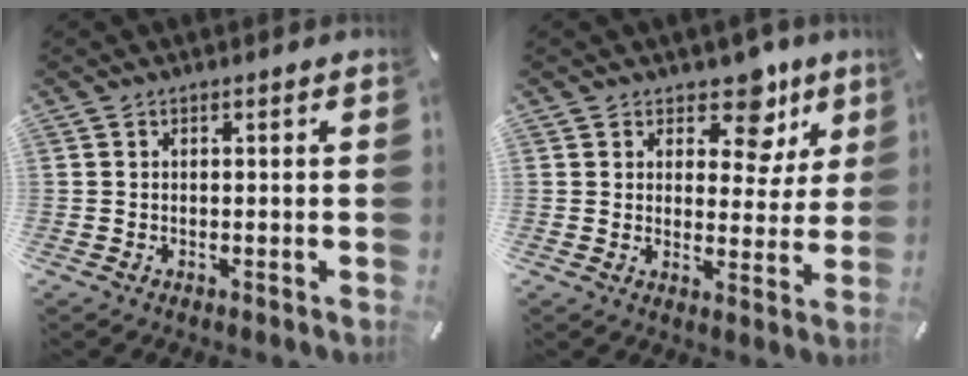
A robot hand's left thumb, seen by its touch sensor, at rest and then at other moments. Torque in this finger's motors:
{"motor_torque": [0.32, -0.50, 0.14, 0.05, -0.11]}